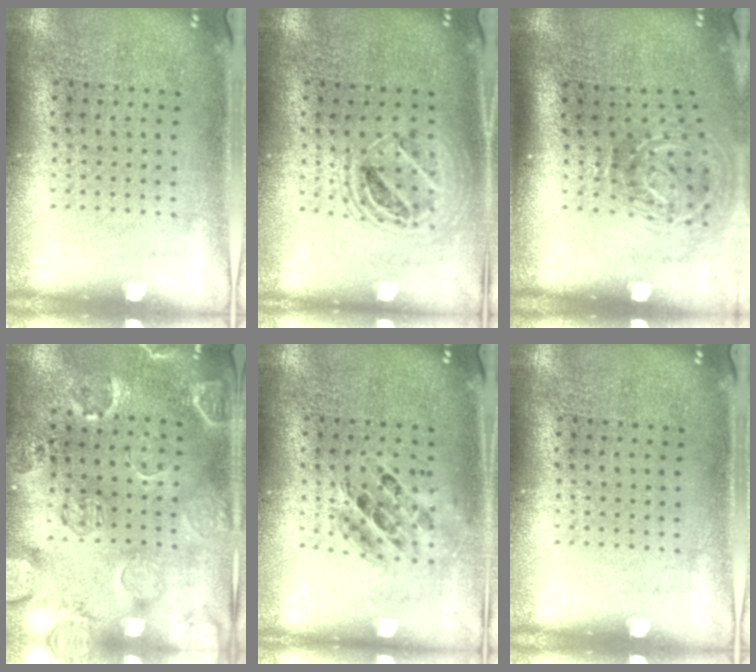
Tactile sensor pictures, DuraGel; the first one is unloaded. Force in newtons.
{"total": 1.4, "press": 1.3, "slide": 0.6}
{"total": 2.1, "press": 1.2, "slide": 1.6}
{"total": 2.5, "press": 2.0, "slide": 1.5}
{"total": 0.5, "press": 0.5, "slide": 0.2}
{"total": 0.0}